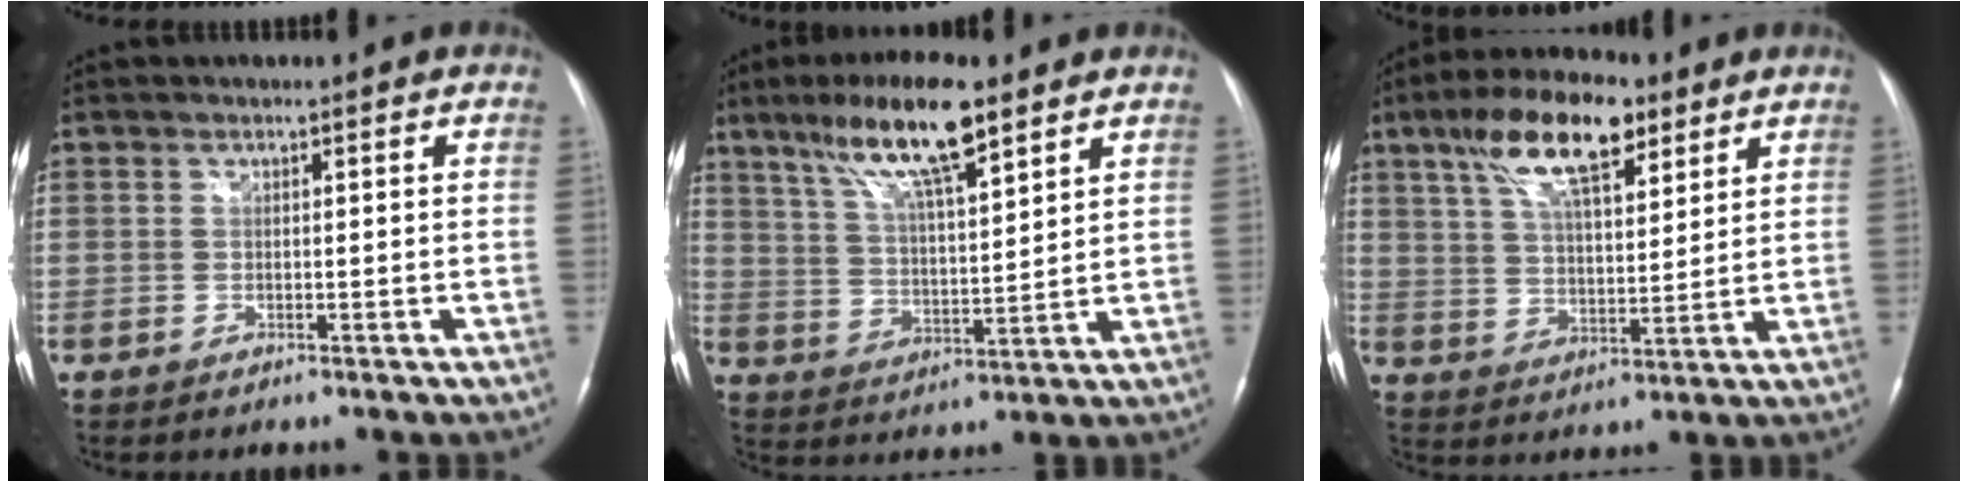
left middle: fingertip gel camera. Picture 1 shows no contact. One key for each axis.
{"total": 13.1, "fx": 8.6, "fy": 2.1, "fz": 9.7, "tx": -0.179, "ty": 0.012, "tz": 0.152}
{"total": 13.7, "fx": 8.2, "fy": 4.6, "fz": 10.0, "tx": -0.185, "ty": 0.023, "tz": 0.147}